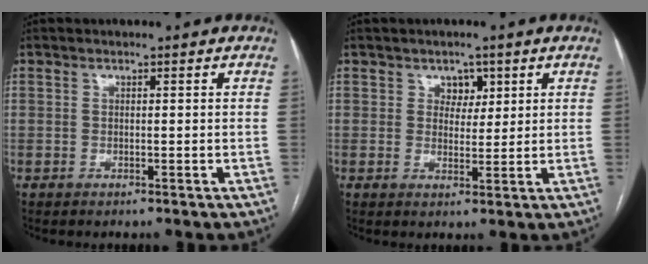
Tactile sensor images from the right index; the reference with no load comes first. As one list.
[{"total": 3.1, "force": [1.5, 2.3, 1.4], "torque": [-0.011, 0.002, 0.024]}]